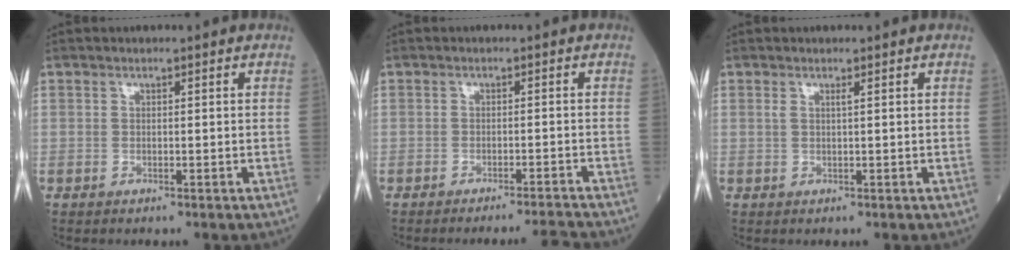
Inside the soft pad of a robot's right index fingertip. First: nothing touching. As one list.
[{"total": 4.5, "force": [-4.1, -1.8, 0.2], "torque": [-0.001, -0.002, -0.059]}, {"total": 0.7, "force": [0.3, -0.2, 0.7], "torque": [-0.018, 0.002, 0.008]}]